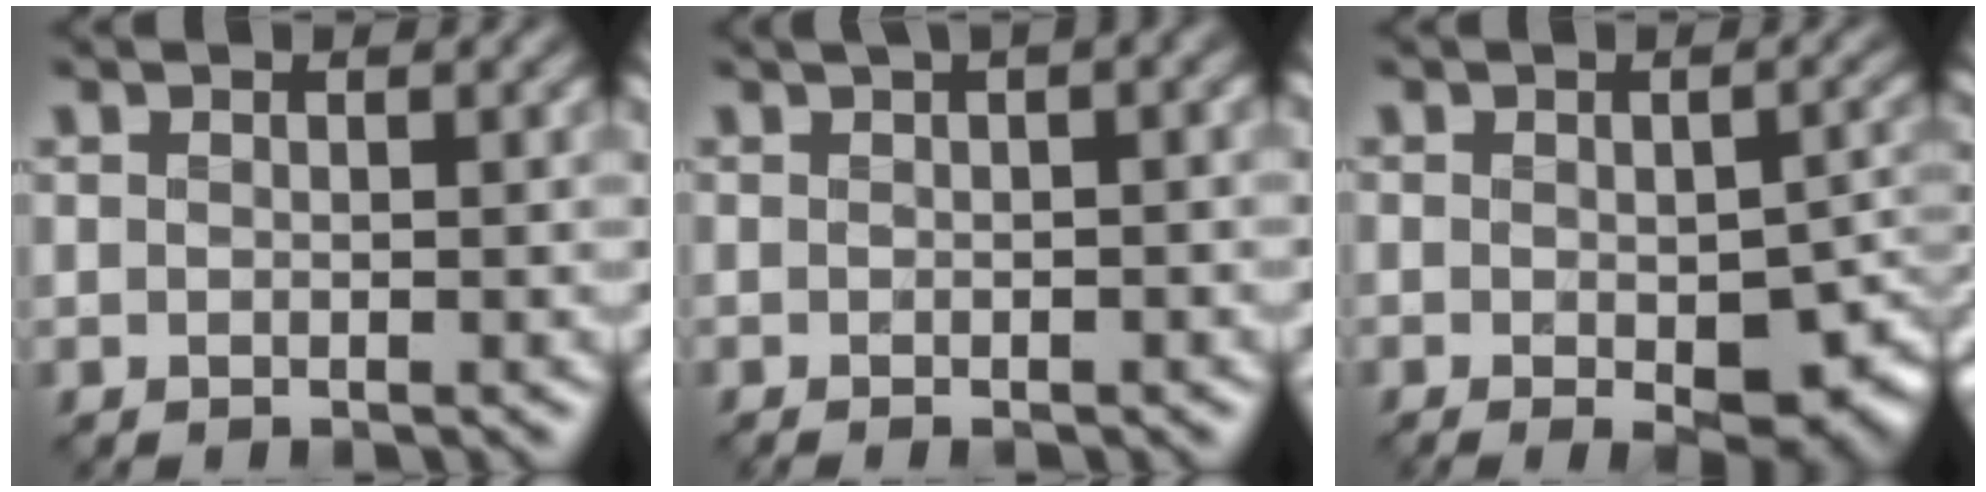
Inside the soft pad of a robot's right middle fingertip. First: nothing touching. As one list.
[{"total": 6.4, "force": [0.8, 2.6, 5.8], "torque": [-0.058, 0.017, 0.002]}, {"total": 8.6, "force": [-2.7, 3.9, 7.1], "torque": [-0.104, -0.027, -0.025]}]